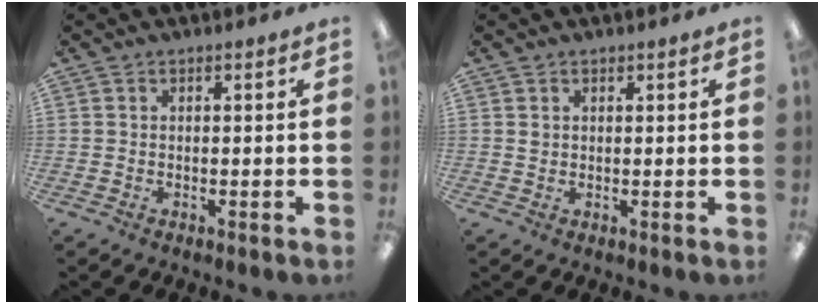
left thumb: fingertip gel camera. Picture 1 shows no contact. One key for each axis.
{"total": 0.9, "fx": 0.6, "fy": 0.7, "fz": 0.1, "tx": -0.003, "ty": 0.001, "tz": 0.011}